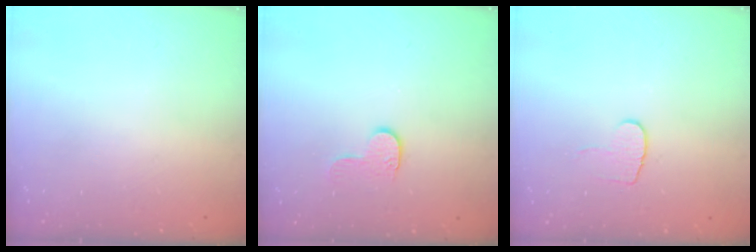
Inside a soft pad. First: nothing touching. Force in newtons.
{"total": 5.6, "press": 5.6, "slide": 0.5}
{"total": 6.6, "press": 6.6, "slide": 0.6}